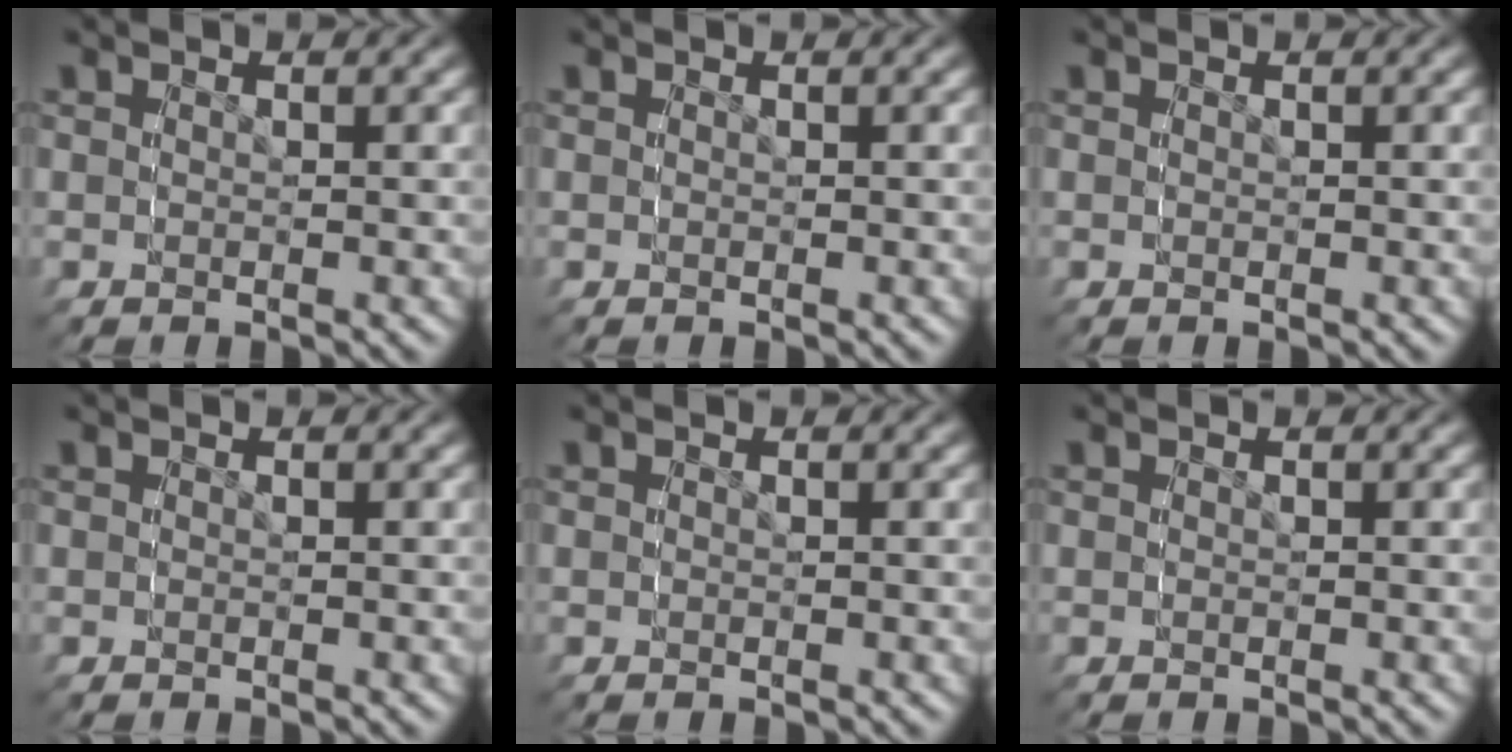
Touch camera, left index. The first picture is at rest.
{"total": 0.0}
{"total": 0.0}
{"total": 0.0}
{"total": 0.0}
{"total": 0.0}